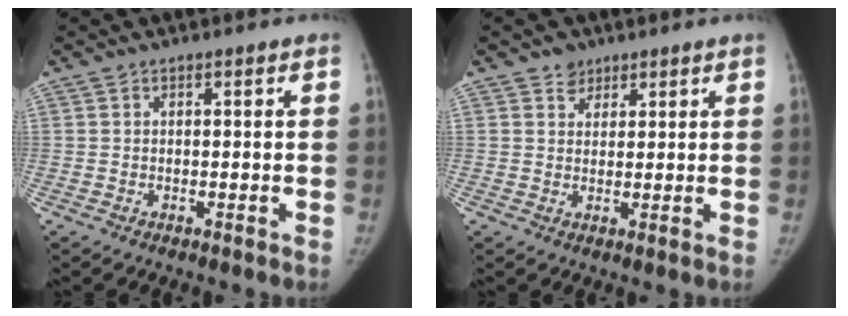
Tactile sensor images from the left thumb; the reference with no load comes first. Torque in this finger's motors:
{"motor_torque": [-0.04, 0.02, 0.38, -0.02, 0.05]}